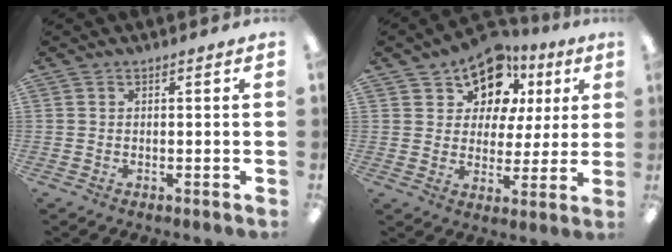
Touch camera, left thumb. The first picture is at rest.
{"total": 12.8, "force": [8.5, 8.3, 4.7], "torque": [-0.093, -0.048, 0.160]}